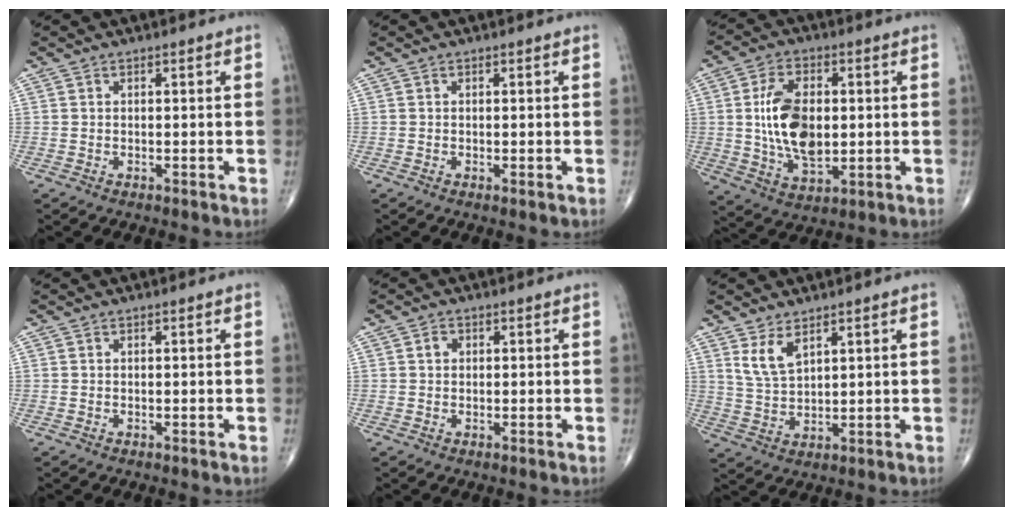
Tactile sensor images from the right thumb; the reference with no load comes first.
{"total": 0.5, "force": [-0.1, 0.1, 0.5], "torque": [-0.015, -0.003, -0.002]}
{"total": 13.4, "force": [0.8, 7.6, 11.0], "torque": [-0.191, -0.005, 0.020]}
{"total": 0.0}
{"total": 1.3, "force": [0.2, 1.1, 0.7], "torque": [-0.007, 0.003, 0.002]}
{"total": 5.1, "force": [3.1, 2.1, 3.5], "torque": [-0.068, -0.022, 0.069]}